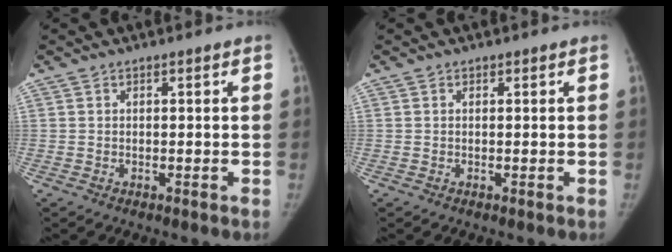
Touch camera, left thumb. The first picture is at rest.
{"total": 0.0}